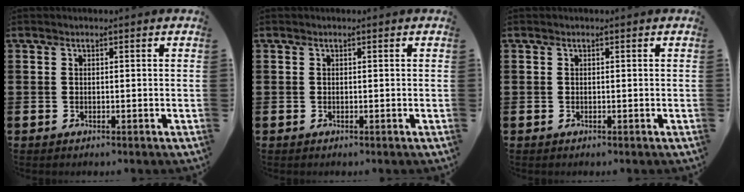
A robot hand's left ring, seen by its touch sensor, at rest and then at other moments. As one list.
[{"total": 0.0}, {"total": 0.0}]